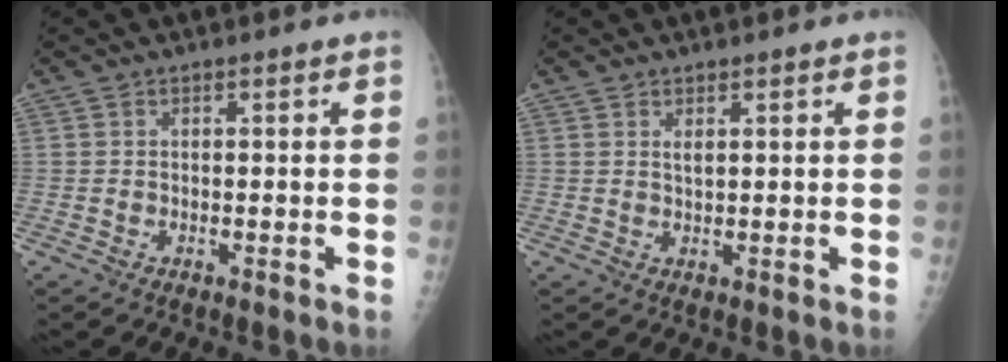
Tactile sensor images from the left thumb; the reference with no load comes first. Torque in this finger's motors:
{"motor_torque": [0.23, -0.05, 0.12, -0.03, 0.01]}